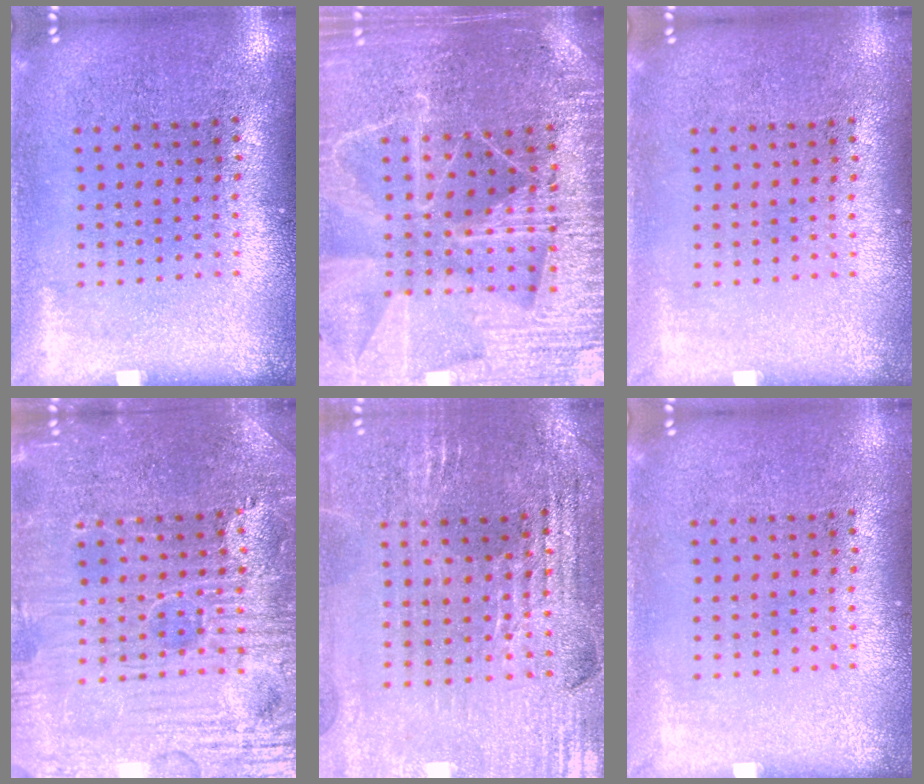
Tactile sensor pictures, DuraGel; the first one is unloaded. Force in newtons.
{"total": 4.8, "press": 4.3, "slide": 2.1}
{"total": 0.0}
{"total": 5.0, "press": 4.9, "slide": 1.1}
{"total": 2.8, "press": 2.7, "slide": 0.5}
{"total": 0.0}